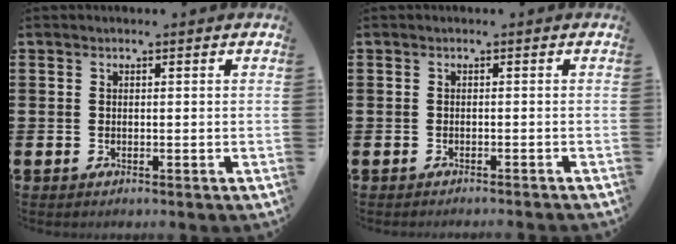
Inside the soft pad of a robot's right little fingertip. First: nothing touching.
{"total": 0.6, "force": [-0.6, -0.2, -0.1], "torque": [0.002, -0.001, -0.012]}